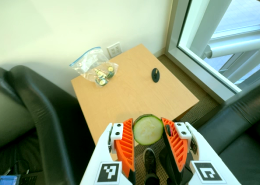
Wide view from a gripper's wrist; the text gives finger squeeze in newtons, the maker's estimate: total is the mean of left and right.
{"total": 8.9, "left": 9.1, "right": 8.8}